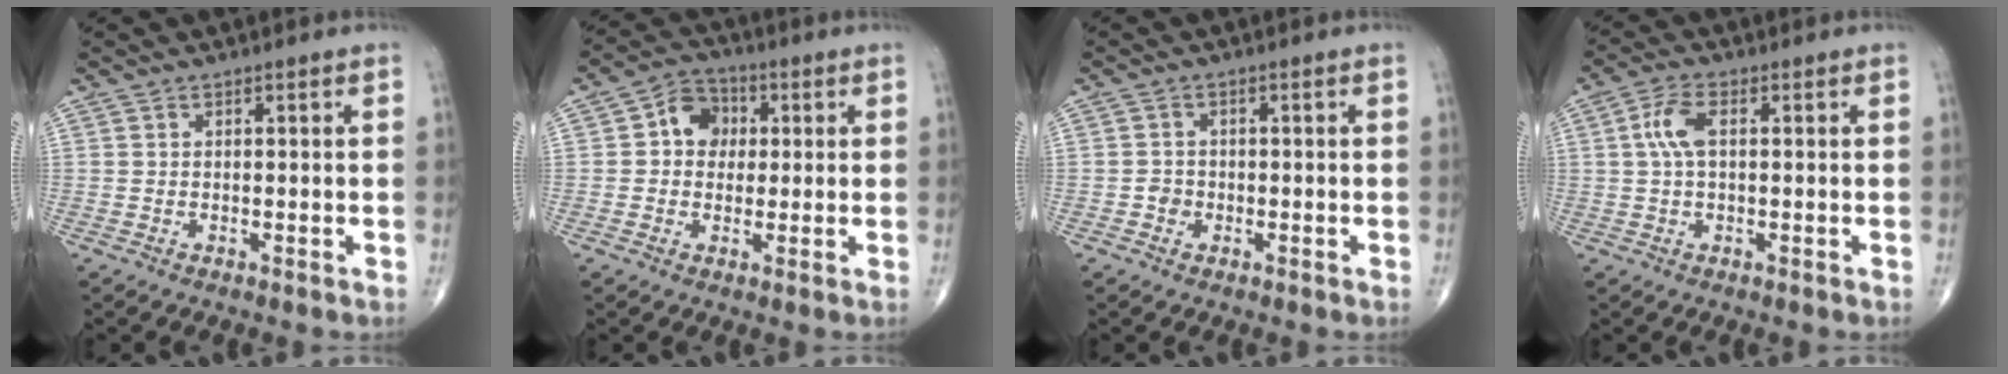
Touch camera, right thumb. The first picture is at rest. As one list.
[{"total": 7.0, "force": [1.0, 5.9, 3.6], "torque": [-0.029, 0.013, 0.006]}, {"total": 1.8, "force": [-0.6, 1.7, 0.5], "torque": [0.000, 0.007, -0.014]}, {"total": 5.1, "force": [0.8, 2.5, 4.4], "torque": [-0.103, 0.014, 0.012]}]